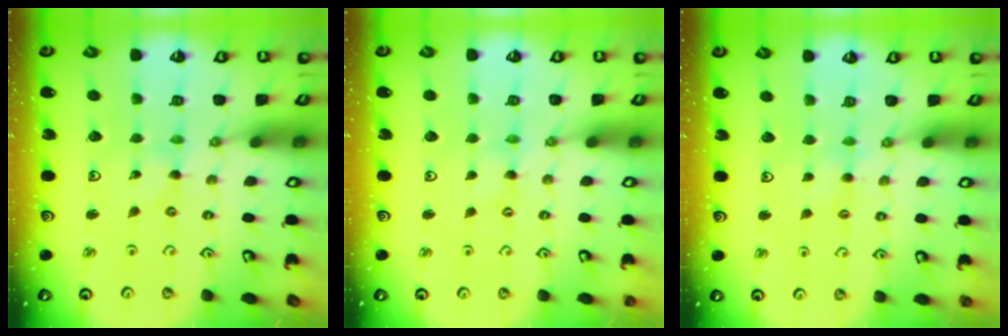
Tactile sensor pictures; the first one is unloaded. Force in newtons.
{"total": 0.6, "press": 0.6, "slide": 0.2}
{"total": 2.9, "press": 2.8, "slide": 0.5}